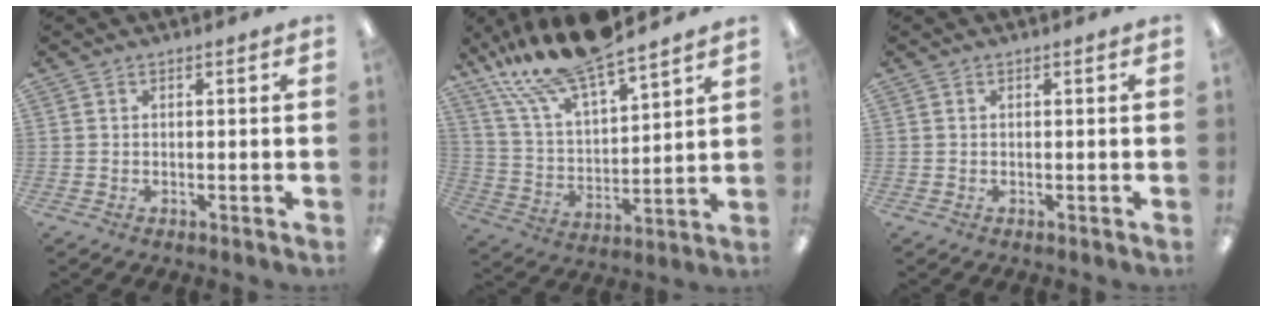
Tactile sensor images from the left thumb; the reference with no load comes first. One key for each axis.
{"total": 18.2, "fx": 15.4, "fy": 4.8, "fz": 8.4, "tx": -0.183, "ty": -0.085, "tz": 0.276}
{"total": 0.0}